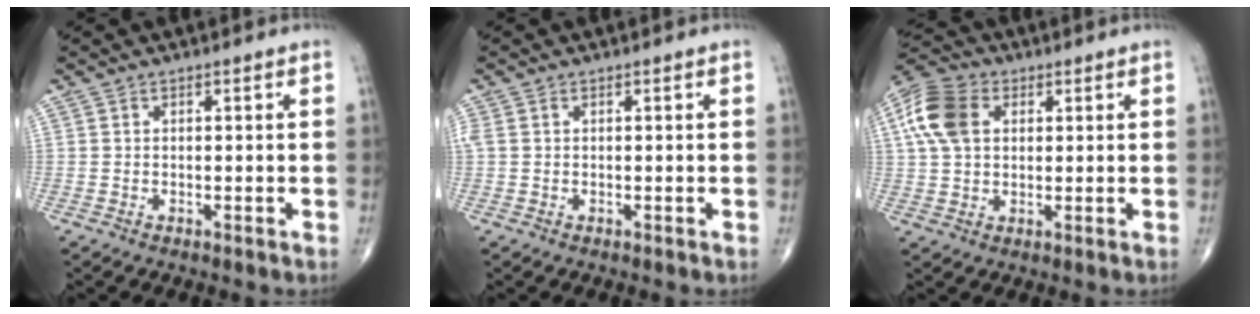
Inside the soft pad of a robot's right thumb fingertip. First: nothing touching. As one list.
[{"total": 1.5, "force": [0.4, 0.9, 1.1], "torque": [-0.041, 0.018, 0.015]}, {"total": 11.1, "force": [2.9, 7.7, 7.5], "torque": [-0.149, 0.015, 0.048]}]